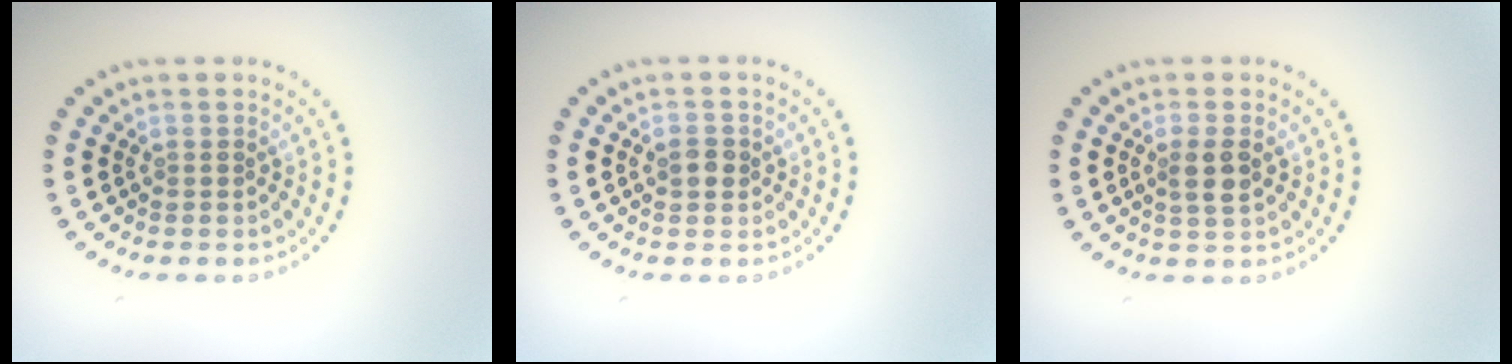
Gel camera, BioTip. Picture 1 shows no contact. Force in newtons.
{"total": 1.4, "press": 1.4, "slide": 0.1}
{"total": 2.1, "press": 1.9, "slide": 0.8}